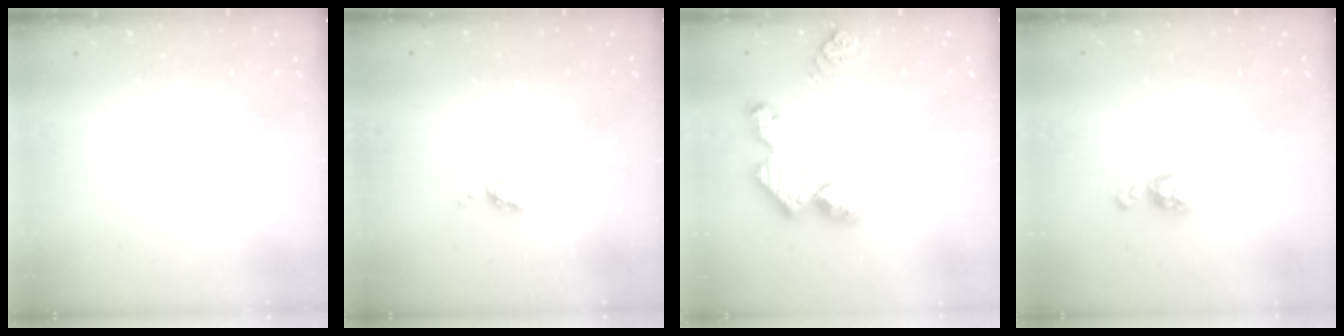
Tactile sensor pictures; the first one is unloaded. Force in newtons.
{"total": 4.3, "press": 4.3, "slide": 0.5}
{"total": 12.0, "press": 12.0, "slide": 1.0}
{"total": 7.9, "press": 7.9, "slide": 0.6}